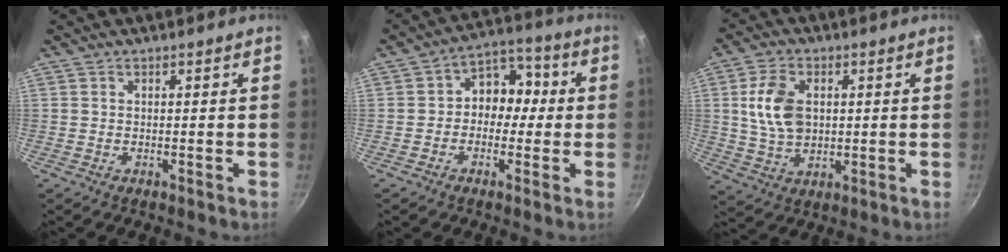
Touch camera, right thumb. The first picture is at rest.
{"total": 8.9, "force": [-0.2, 7.2, 5.2], "torque": [-0.016, 0.030, -0.023]}
{"total": 10.2, "force": [1.6, 6.7, 7.4], "torque": [-0.128, -0.003, 0.031]}